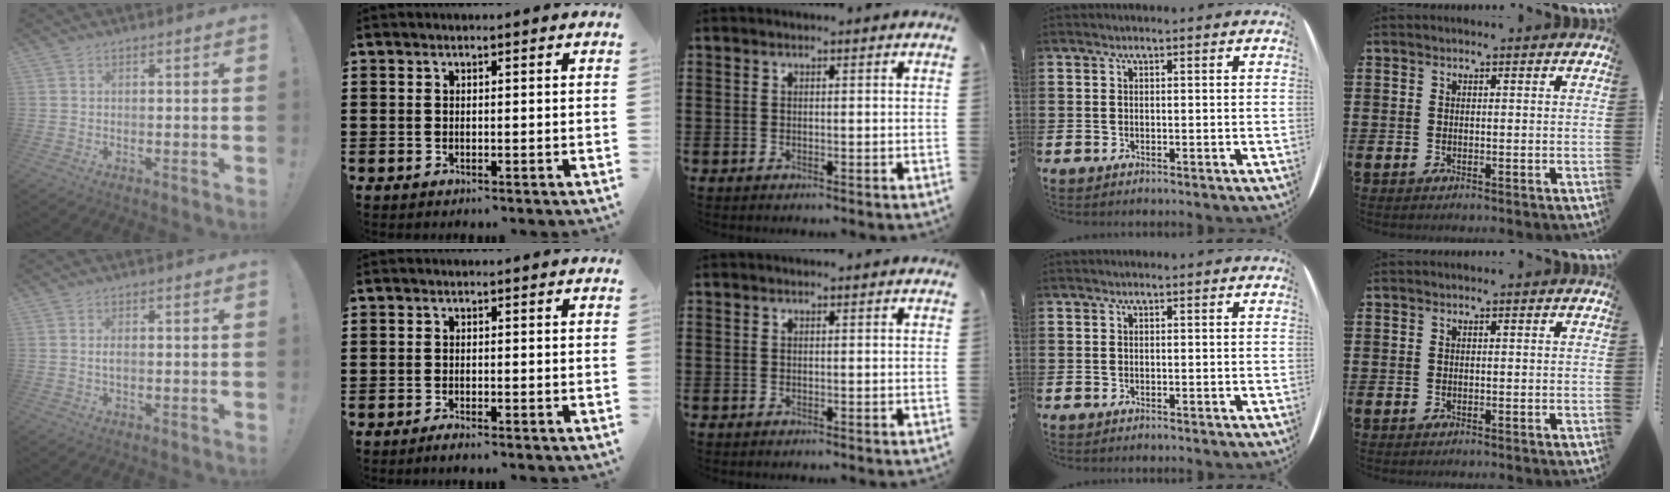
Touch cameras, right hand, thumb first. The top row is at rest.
{"thumb": {"total": 1.4, "force": [-0.2, 0.4, 1.3], "torque": [-0.028, 0.002, -0.003]}, "index": {"total": 1.2, "force": [-1.1, -0.1, 0.4], "torque": [-0.008, -0.005, -0.020]}}